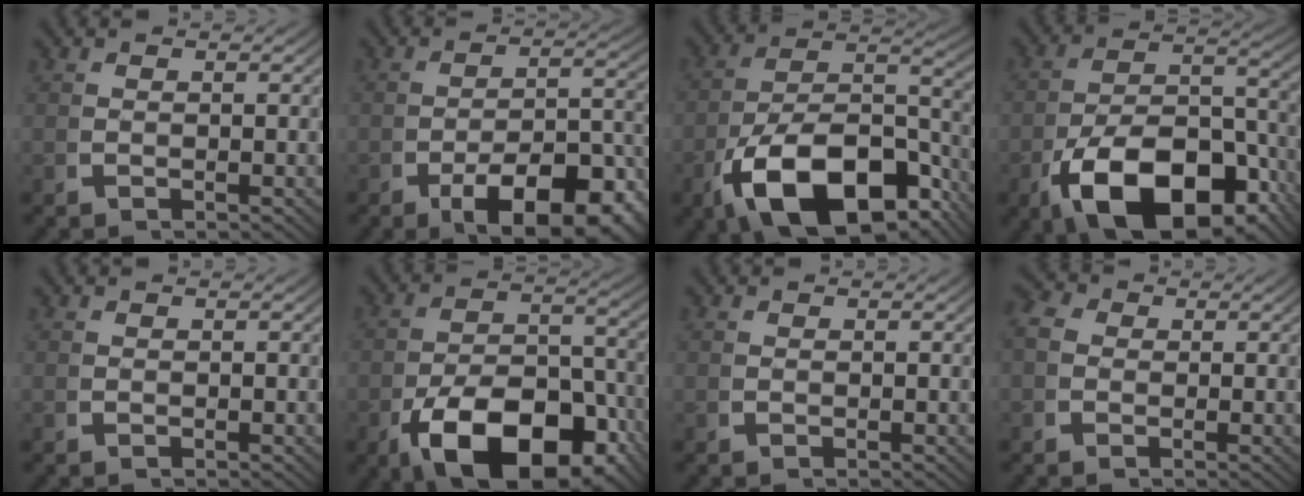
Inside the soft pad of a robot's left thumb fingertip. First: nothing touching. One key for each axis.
{"total": 10.1, "fx": -4.3, "fy": 4.8, "fz": 7.8, "tx": -0.107, "ty": -0.031, "tz": -0.043}
{"total": 15.5, "fx": -4.7, "fy": 9.3, "fz": 11.4, "tx": -0.228, "ty": -0.068, "tz": -0.041}
{"total": 14.2, "fx": -5.0, "fy": 8.3, "fz": 10.4, "tx": -0.203, "ty": -0.070, "tz": -0.043}
{"total": 0.0}
{"total": 12.5, "fx": -4.7, "fy": 7.1, "fz": 9.1, "tx": -0.170, "ty": -0.062, "tz": -0.044}
{"total": 0.0}
{"total": 3.2, "fx": 0.6, "fy": 2.8, "fz": 1.4, "tx": -0.030, "ty": 0.006, "tz": -0.003}